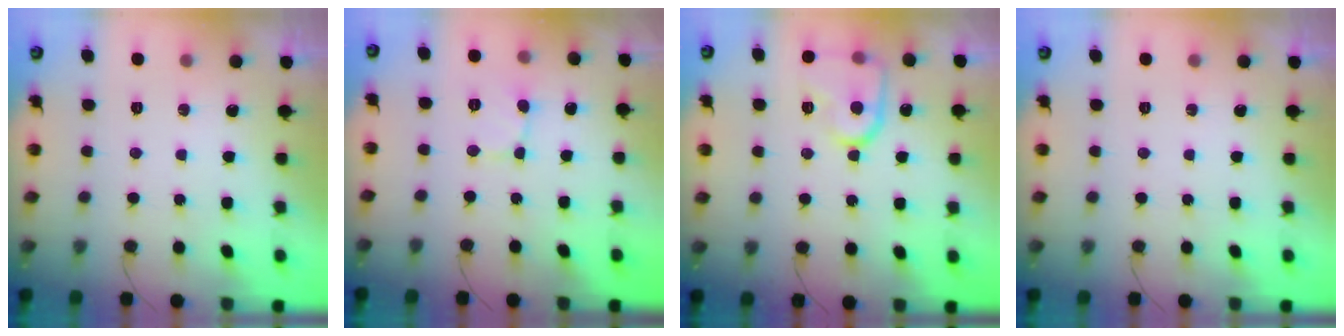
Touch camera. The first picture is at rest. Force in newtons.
{"total": 1.9, "press": 1.9, "slide": 0.1}
{"total": 13.2, "press": 13.2, "slide": 1.1}
{"total": 0.0}